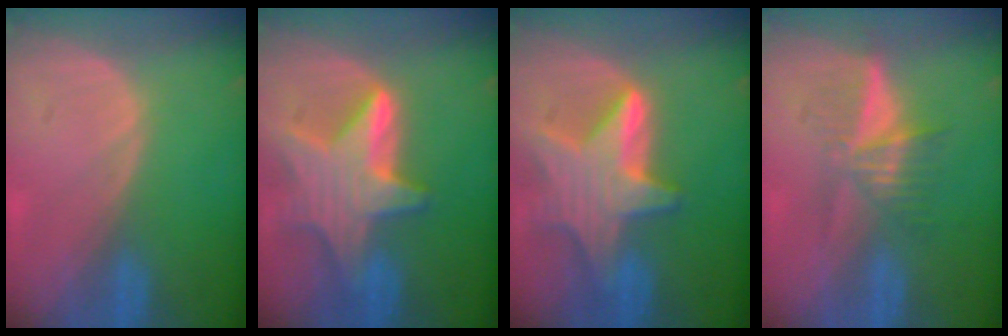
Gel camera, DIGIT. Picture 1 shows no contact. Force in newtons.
{"total": 9.5, "press": 9.5, "slide": 0.6}
{"total": 9.5, "press": 9.5, "slide": 0.6}
{"total": 5.9, "press": 5.3, "slide": 2.7}